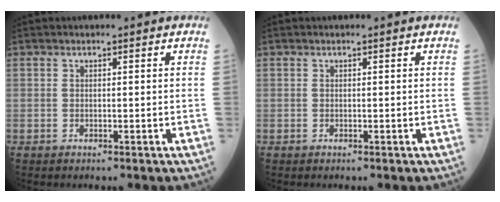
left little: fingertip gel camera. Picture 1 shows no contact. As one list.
[{"total": 0.0}]